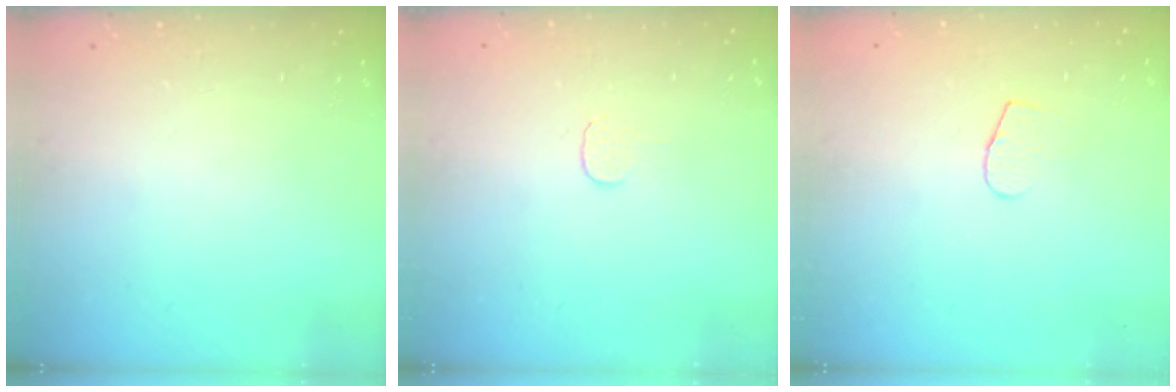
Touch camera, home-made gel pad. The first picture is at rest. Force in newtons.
{"total": 3.7, "press": 3.7, "slide": 0.4}
{"total": 4.6, "press": 4.6, "slide": 0.4}